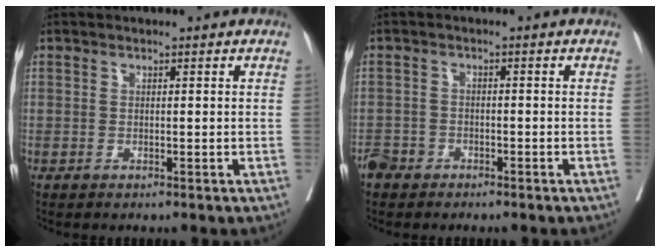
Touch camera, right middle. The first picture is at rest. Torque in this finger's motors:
{"motor_torque": [0.75, -0.75, 0.30, 0.11]}